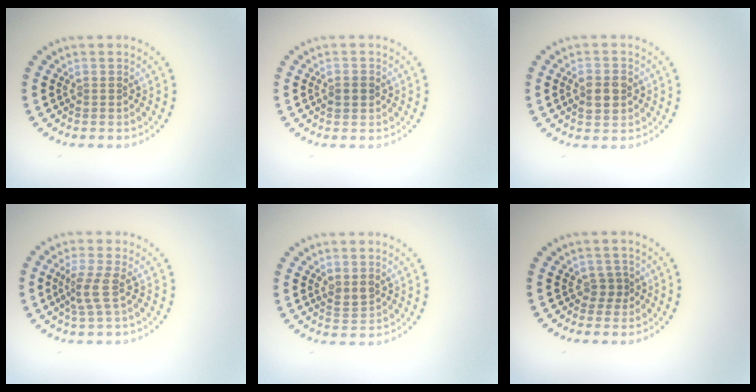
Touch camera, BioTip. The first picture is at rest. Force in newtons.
{"total": 1.7, "press": 1.7, "slide": 0.1}
{"total": 3.0, "press": 3.0, "slide": 0.2}
{"total": 2.4, "press": 1.7, "slide": 1.8}
{"total": 1.5, "press": 1.4, "slide": 0.5}
{"total": 1.1, "press": 0.8, "slide": 0.8}